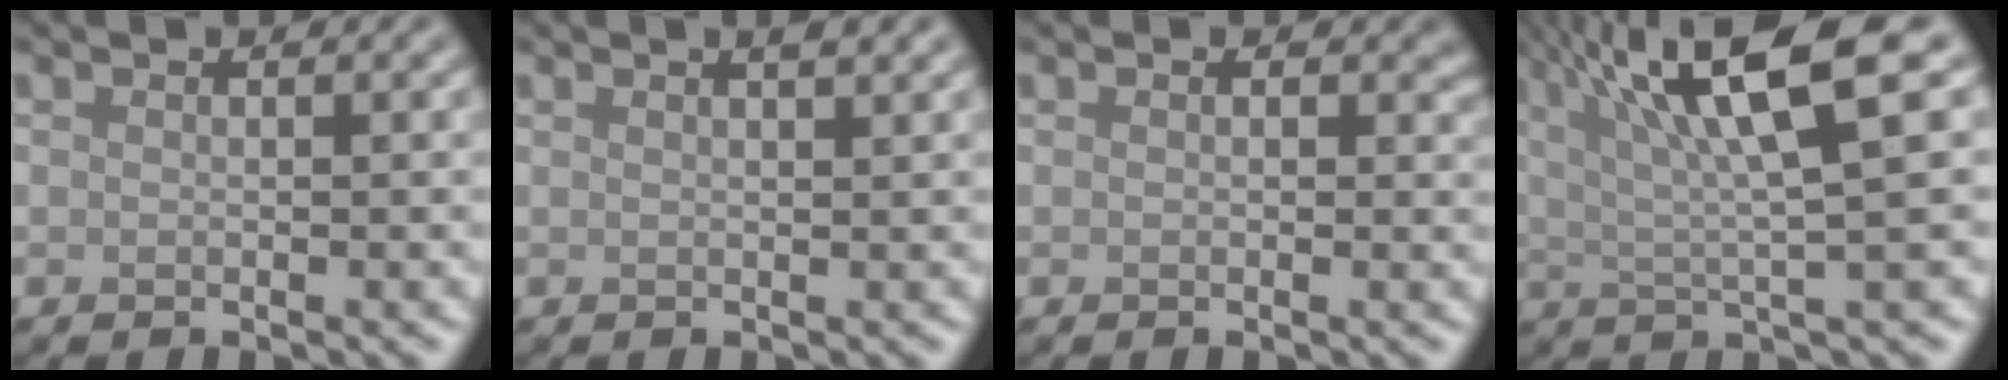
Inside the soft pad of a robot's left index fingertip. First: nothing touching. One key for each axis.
{"total": 2.7, "fx": 1.5, "fy": 1.1, "fz": 1.9, "tx": -0.005, "ty": 0.007, "tz": -0.008}
{"total": 1.1, "fx": 0.4, "fy": 0.6, "fz": 0.8, "tx": -0.008, "ty": -0.002, "tz": 0.006}
{"total": 10.4, "fx": 4.4, "fy": 1.8, "fz": 9.2, "tx": -0.132, "ty": 0.022, "tz": 0.071}